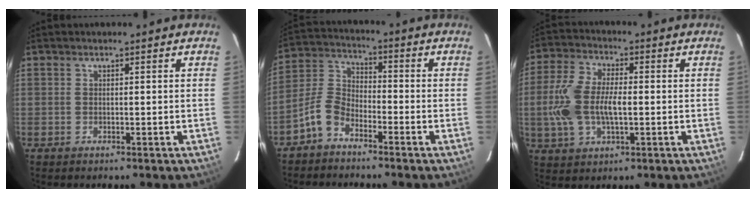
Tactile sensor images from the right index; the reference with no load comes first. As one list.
[{"total": 6.8, "force": [-4.6, 3.5, 3.4], "torque": [-0.080, 0.022, -0.100]}, {"total": 11.9, "force": [-1.0, 5.9, 10.2], "torque": [-0.223, 0.006, -0.019]}]